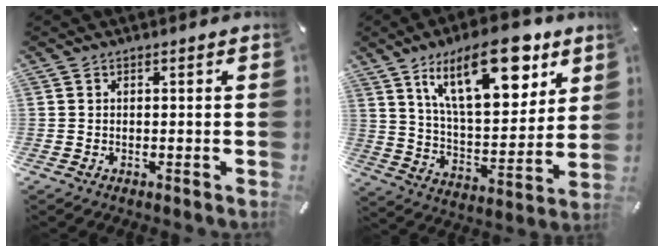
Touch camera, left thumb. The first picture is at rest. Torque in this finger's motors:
{"motor_torque": [2.91, 2.10, 1.57, -1.20, 0.52]}